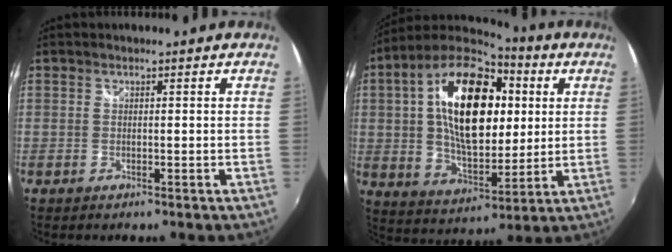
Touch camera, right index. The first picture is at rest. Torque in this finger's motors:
{"motor_torque": [1.24, -0.29, 1.05, 0.21]}